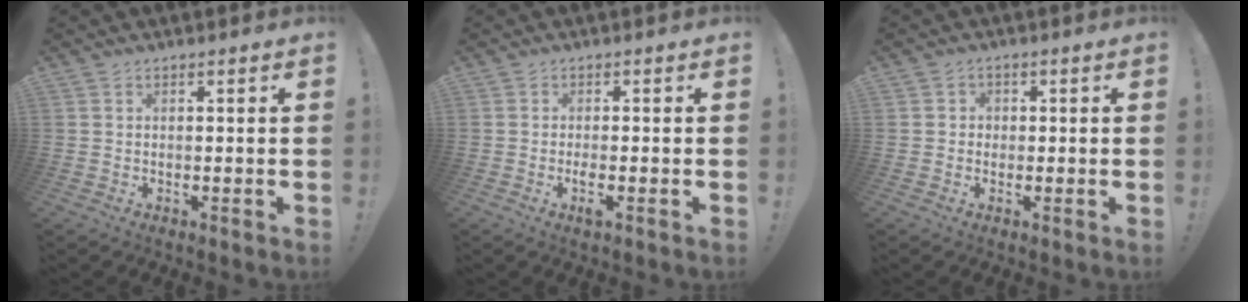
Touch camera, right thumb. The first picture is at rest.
{"total": 2.1, "force": [-1.1, 0.2, 1.9], "torque": [-0.037, 0.004, -0.017]}
{"total": 2.1, "force": [-0.5, 1.9, 0.7], "torque": [-0.005, 0.003, -0.010]}